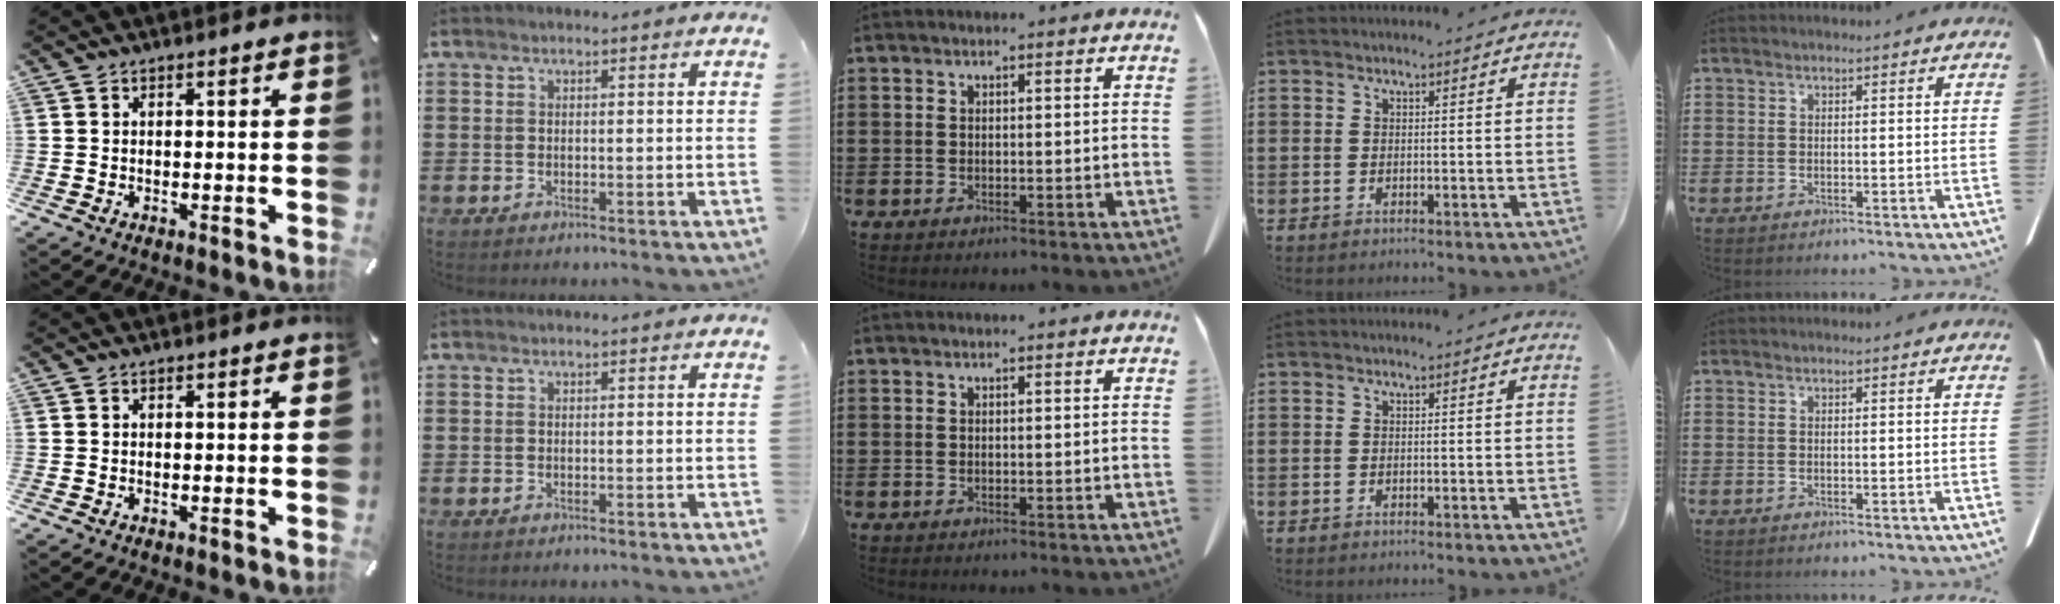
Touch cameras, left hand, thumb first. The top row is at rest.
{}